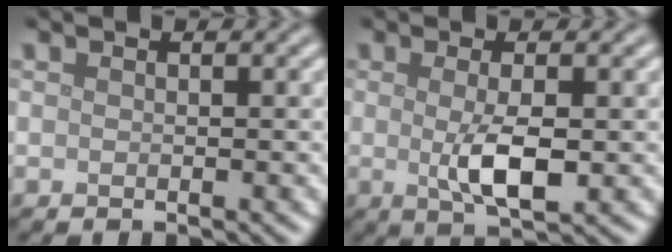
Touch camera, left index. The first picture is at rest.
{"total": 3.7, "force": [-0.1, 1.0, 3.6], "torque": [-0.070, -0.004, 0.000]}